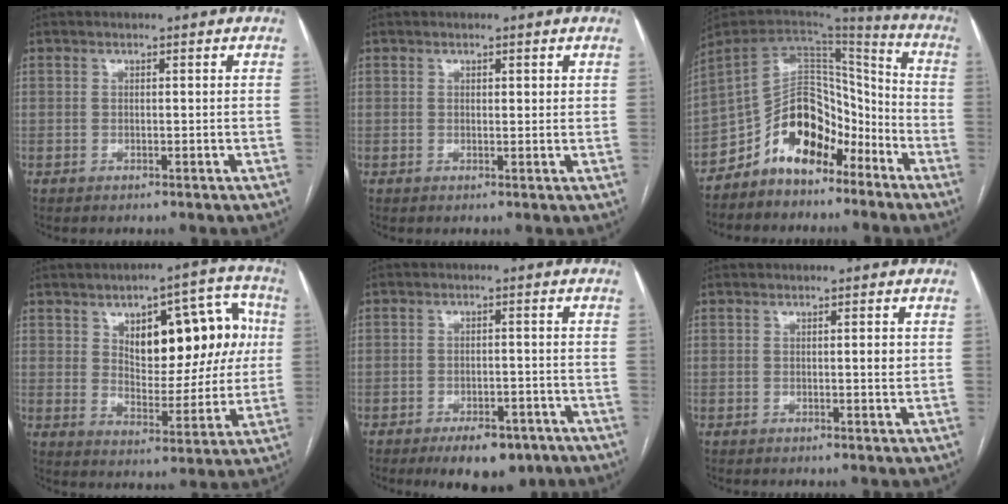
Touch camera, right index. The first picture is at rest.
{"total": 1.0, "force": [0.6, 0.5, 0.7], "torque": [-0.006, 0.000, 0.005]}
{"total": 13.2, "force": [-8.7, 7.3, 6.7], "torque": [-0.119, 0.043, -0.159]}
{"total": 15.7, "force": [4.2, 7.1, 13.3], "torque": [-0.167, 0.038, 0.068]}
{"total": 7.7, "force": [-5.2, 3.6, 4.4], "torque": [-0.057, 0.002, -0.074]}
{"total": 1.5, "force": [0.2, 0.2, 1.5], "torque": [-0.022, 0.001, 0.002]}